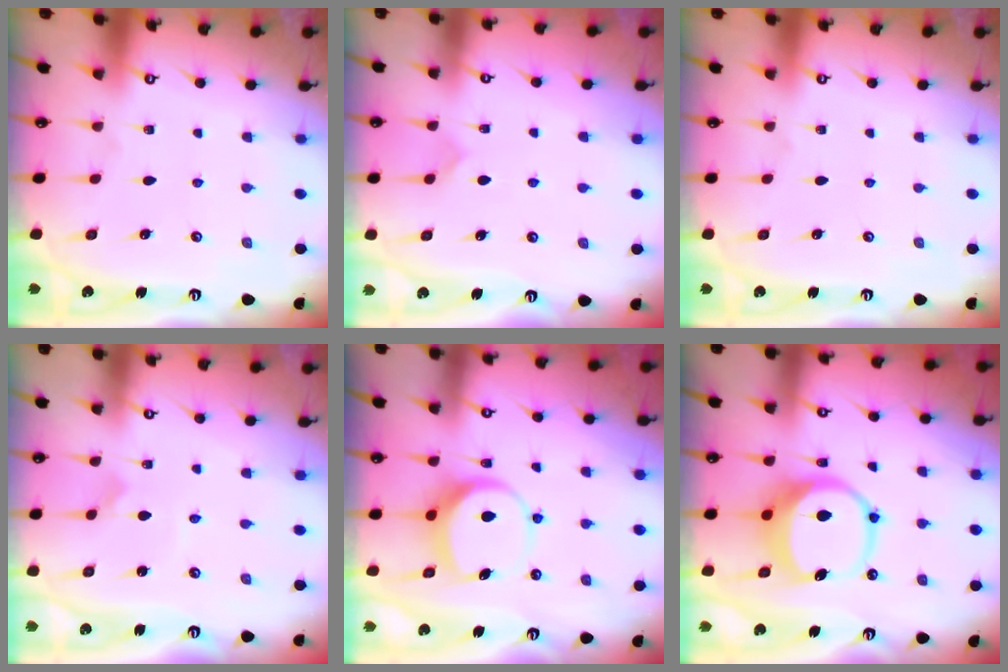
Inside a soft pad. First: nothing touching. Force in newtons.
{"total": 5.2, "press": 5.1, "slide": 0.4}
{"total": 0.0}
{"total": 1.7, "press": 1.7, "slide": 0.2}
{"total": 7.7, "press": 7.6, "slide": 1.2}
{"total": 10.2, "press": 10.1, "slide": 1.5}